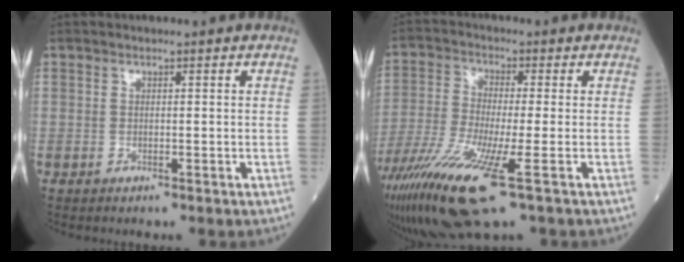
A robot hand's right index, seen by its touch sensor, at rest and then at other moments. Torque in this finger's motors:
{"motor_torque": [1.14, -1.00, 0.84, 0.21]}